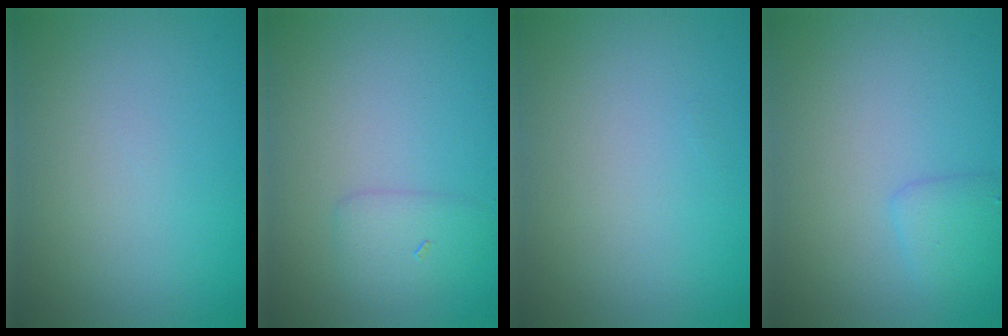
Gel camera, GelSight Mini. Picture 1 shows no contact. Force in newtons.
{"total": 1.8, "press": 1.8, "slide": 0.1}
{"total": 0.0}
{"total": 1.7, "press": 1.7, "slide": 0.1}